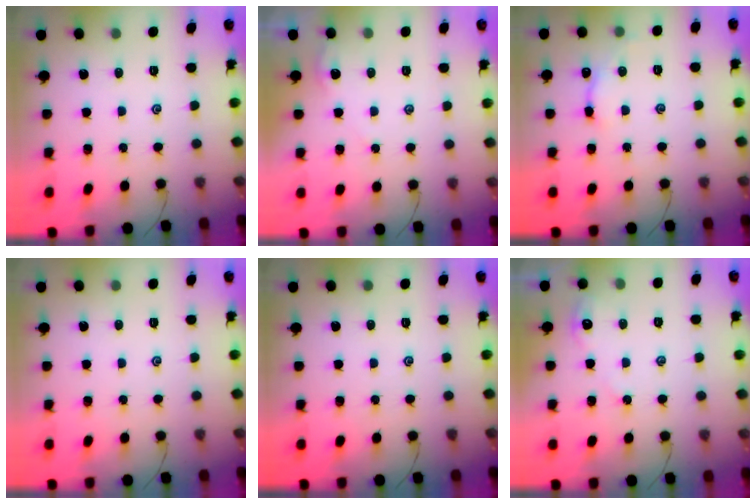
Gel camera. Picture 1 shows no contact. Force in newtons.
{"total": 0.6, "press": 0.5, "slide": 0.3}
{"total": 4.7, "press": 4.7, "slide": 0.5}
{"total": 0.0}
{"total": 0.0}
{"total": 3.1, "press": 3.1, "slide": 0.5}